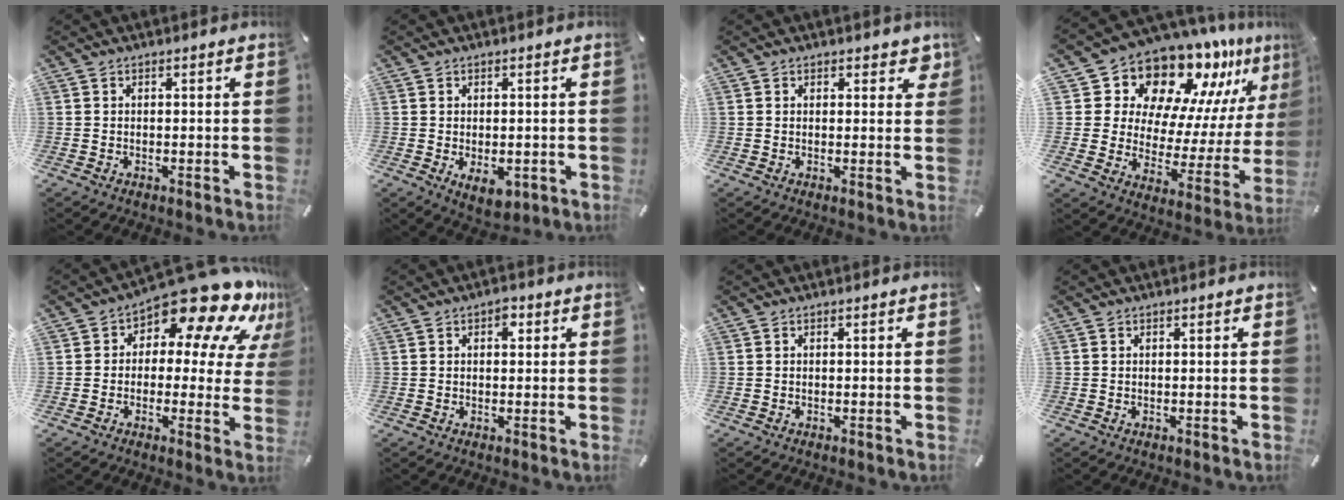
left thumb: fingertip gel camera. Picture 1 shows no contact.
{"total": 4.7, "force": [-1.1, 2.9, 3.5], "torque": [-0.051, -0.005, -0.020]}
{"total": 2.6, "force": [1.6, 1.6, 1.3], "torque": [0.003, -0.006, 0.021]}
{"total": 15.2, "force": [13.1, 7.0, 3.1], "torque": [-0.058, -0.138, 0.222]}
{"total": 16.2, "force": [10.8, 6.5, 10.1], "torque": [-0.144, -0.090, 0.180]}
{"total": 2.5, "force": [0.8, 1.6, 1.7], "torque": [-0.020, 0.000, 0.010]}
{"total": 0.0}
{"total": 0.0}